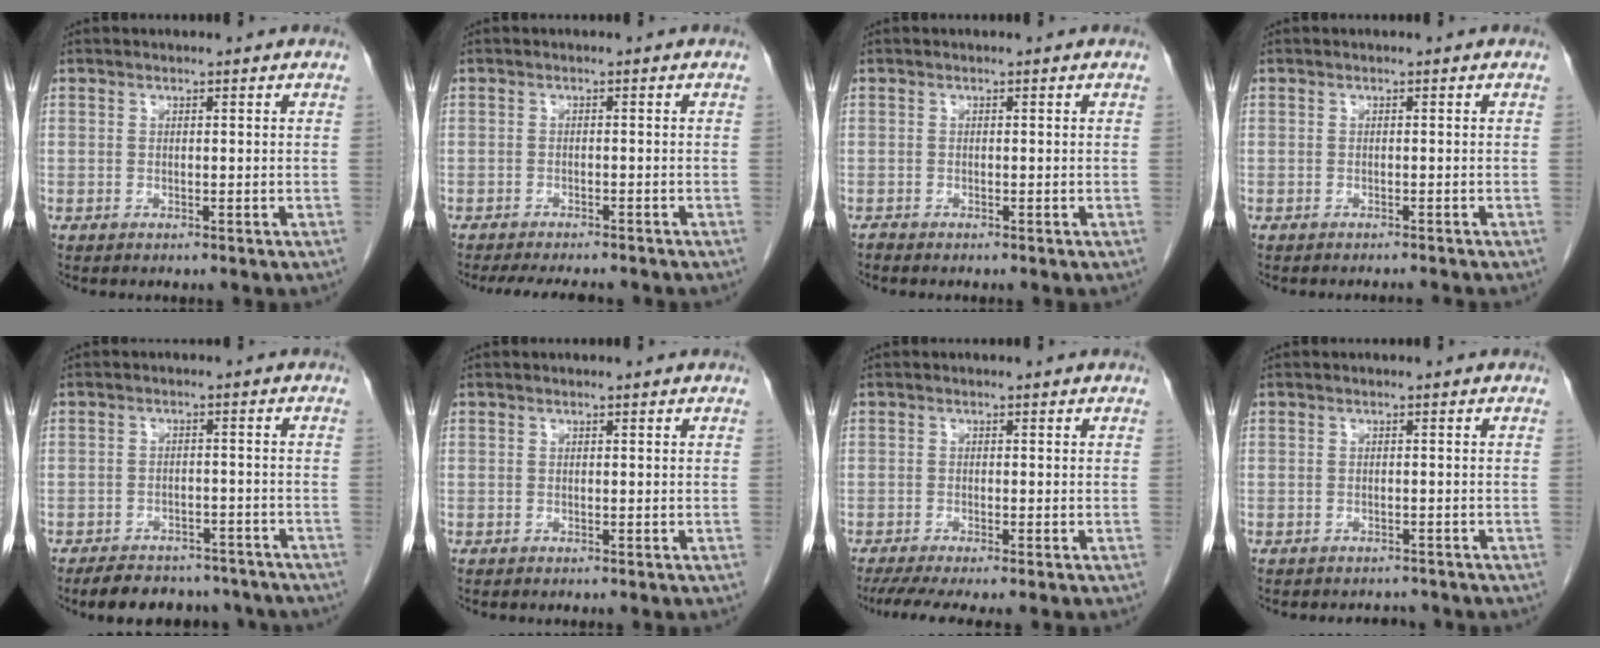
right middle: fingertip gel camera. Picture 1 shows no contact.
{"total": 8.2, "force": [-7.3, 1.8, 3.5], "torque": [-0.047, -0.010, -0.099]}
{"total": 0.6, "force": [0.6, 0.1, 0.0], "torque": [-0.004, -0.002, 0.008]}
{"total": 1.8, "force": [-1.7, -0.5, 0.2], "torque": [0.000, -0.003, -0.021]}
{"total": 12.5, "force": [-10.8, 4.9, 4.0], "torque": [-0.055, 0.008, -0.130]}
{"total": 1.0, "force": [1.0, 0.1, 0.0], "torque": [0.001, 0.001, 0.019]}
{"total": 5.9, "force": [-4.6, 0.4, 3.7], "torque": [-0.055, -0.014, -0.077]}
{"total": 3.3, "force": [-3.0, 1.3, 0.3], "torque": [-0.002, -0.002, -0.040]}